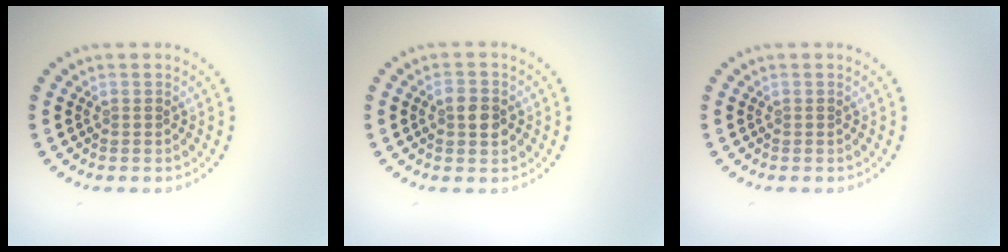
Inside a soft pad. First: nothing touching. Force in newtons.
{"total": 2.6, "press": 2.6, "slide": 0.1}
{"total": 0.0}